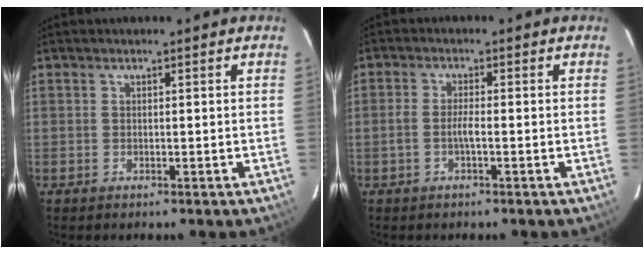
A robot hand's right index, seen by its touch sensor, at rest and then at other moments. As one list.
[{"total": 2.4, "force": [-0.8, 0.3, 2.2], "torque": [-0.048, 0.003, -0.017]}]